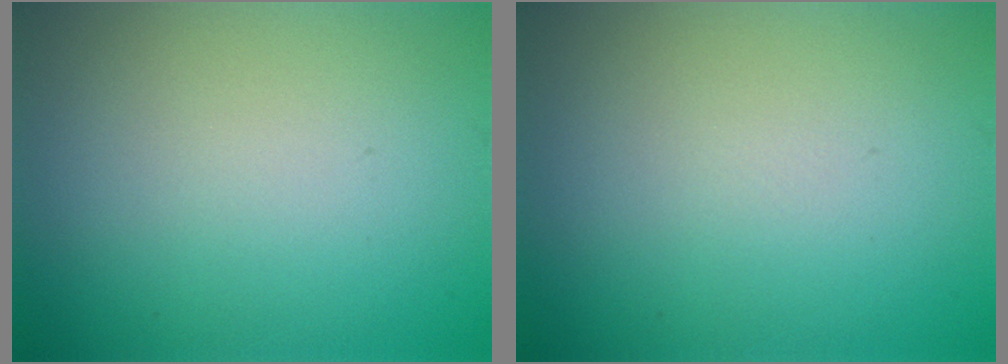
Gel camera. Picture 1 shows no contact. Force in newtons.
{"total": 0.0}